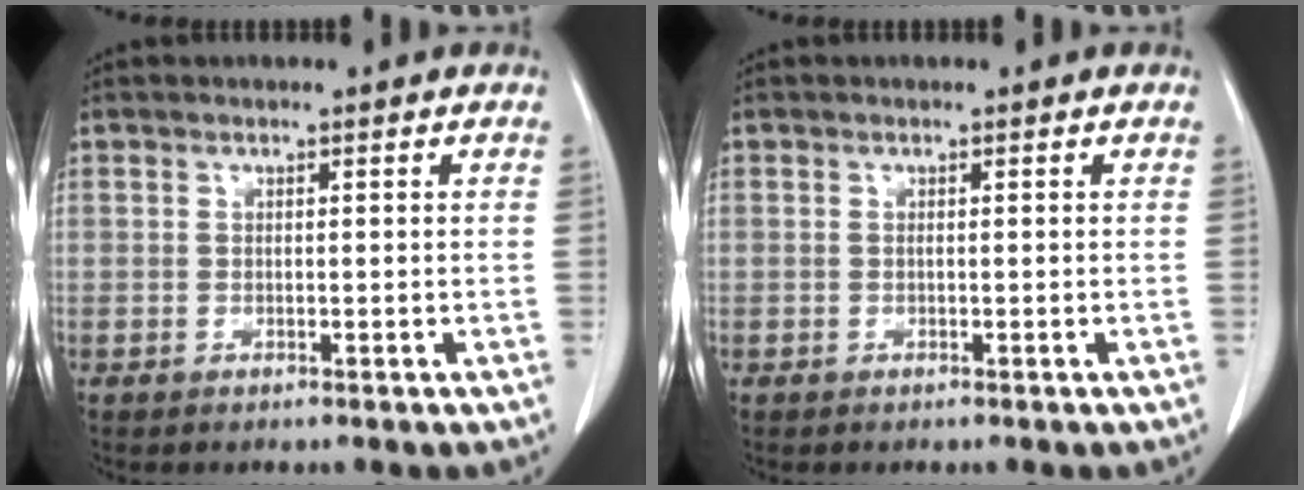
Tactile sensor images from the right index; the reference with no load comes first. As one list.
[{"total": 0.0}]